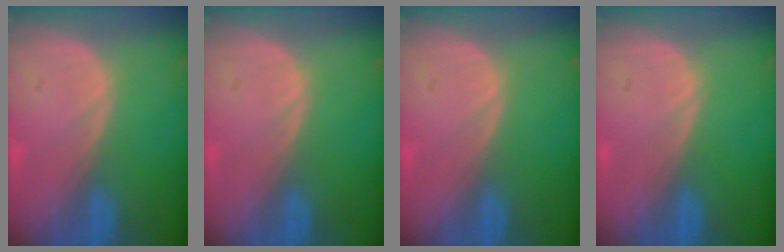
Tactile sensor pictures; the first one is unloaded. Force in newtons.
{"total": 0.0}
{"total": 0.0}
{"total": 0.0}